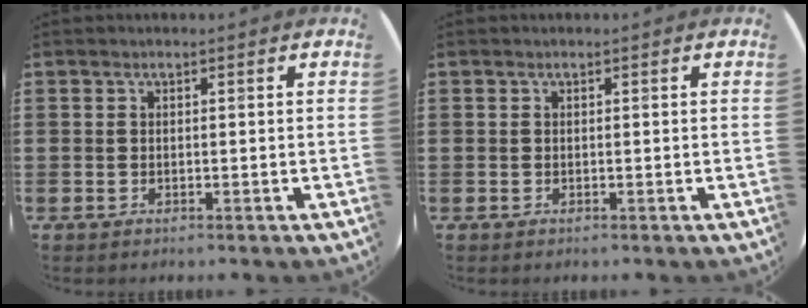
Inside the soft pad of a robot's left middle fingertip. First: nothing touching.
{"total": 0.0}